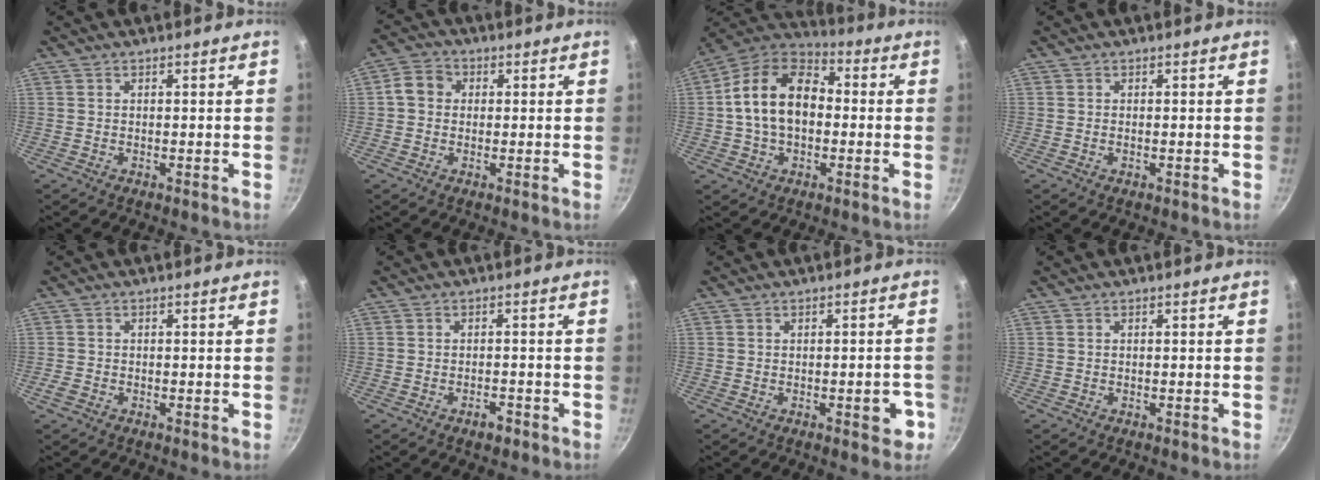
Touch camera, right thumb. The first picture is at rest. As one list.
[{"total": 4.9, "force": [0.4, 4.2, 2.5], "torque": [-0.031, 0.011, -0.007]}, {"total": 15.7, "force": [0.1, 10.7, 11.5], "torque": [-0.172, 0.036, -0.015]}, {"total": 0.5, "force": [-0.2, 0.2, 0.5], "torque": [-0.009, 0.002, -0.004]}, {"total": 1.6, "force": [-0.9, 1.0, 0.8], "torque": [-0.017, 0.002, -0.019]}, {"total": 2.4, "force": [-1.6, 1.1, 1.4], "torque": [-0.015, 0.015, -0.022]}, {"total": 6.3, "force": [-2.6, 2.6, 5.1], "torque": [-0.038, 0.021, -0.031]}, {"total": 0.0}]